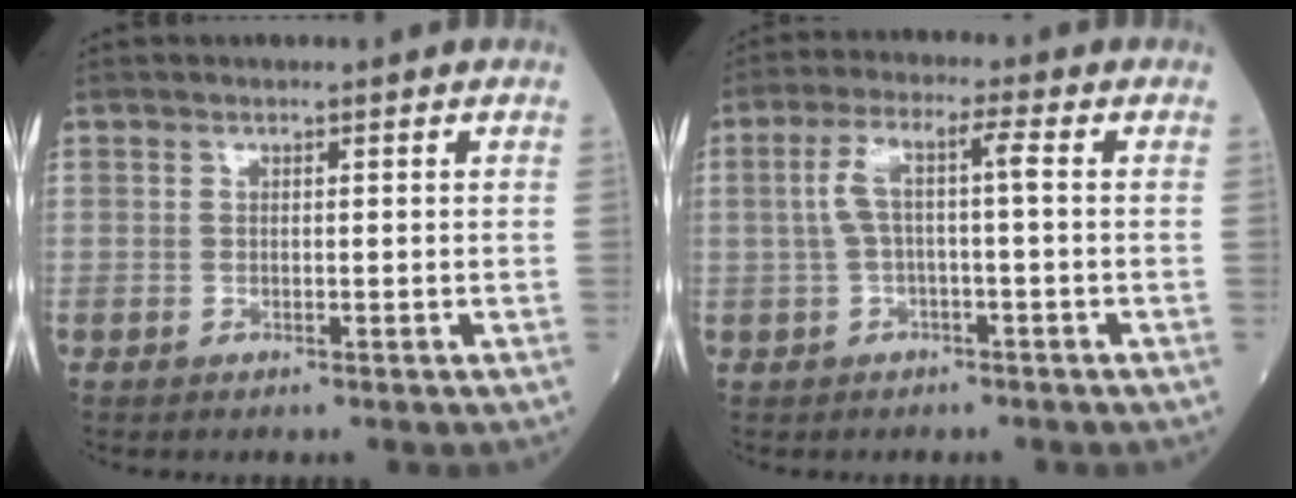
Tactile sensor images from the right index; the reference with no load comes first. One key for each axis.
{"total": 6.0, "fx": 0.4, "fy": 0.9, "fz": 5.9, "tx": -0.126, "ty": 0.028, "tz": 0.012}